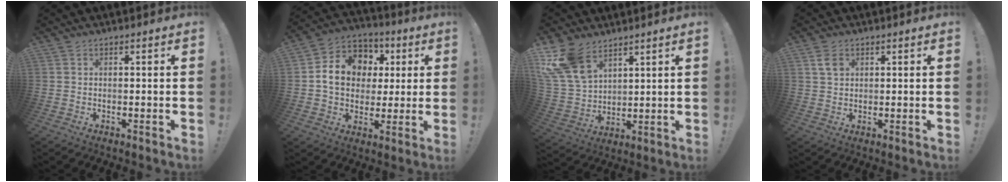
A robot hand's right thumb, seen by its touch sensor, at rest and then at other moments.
{"total": 13.9, "force": [2.2, 11.6, 7.3], "torque": [-0.096, -0.002, 0.051]}
{"total": 14.7, "force": [9.5, 8.5, 7.3], "torque": [-0.158, -0.055, 0.185]}
{"total": 3.7, "force": [1.6, 2.8, 1.8], "torque": [-0.016, -0.005, 0.028]}